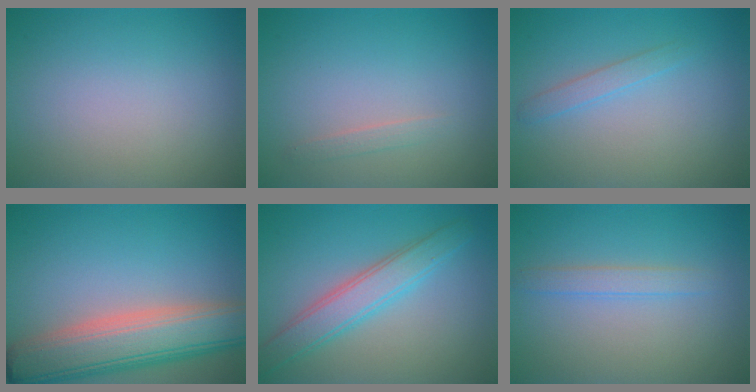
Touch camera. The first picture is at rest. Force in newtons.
{"total": 0.8, "press": 0.8, "slide": 0.0}
{"total": 1.3, "press": 1.3, "slide": 0.1}
{"total": 8.7, "press": 8.7, "slide": 0.6}
{"total": 3.9, "press": 3.9, "slide": 0.1}
{"total": 1.8, "press": 1.8, "slide": 0.0}